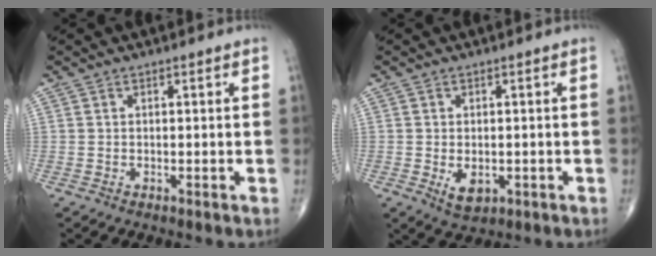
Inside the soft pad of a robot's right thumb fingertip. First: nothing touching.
{"total": 4.0, "force": [-0.9, 2.5, 3.0], "torque": [-0.039, -0.005, -0.005]}